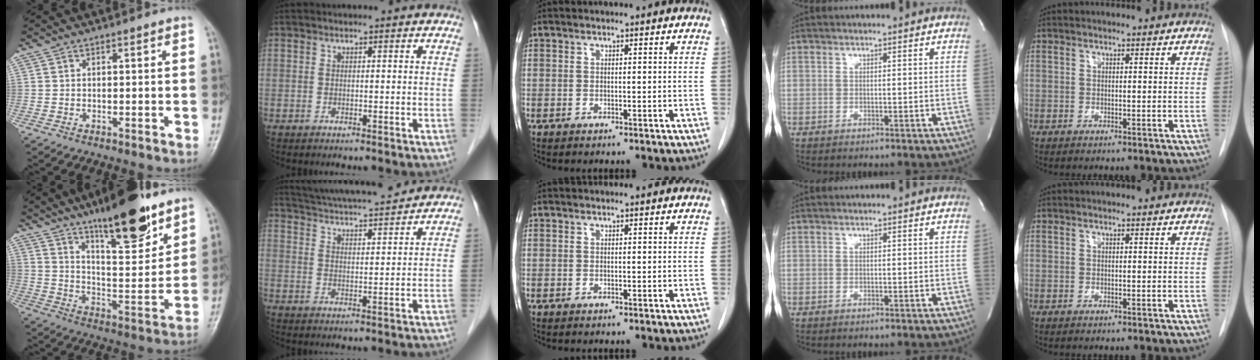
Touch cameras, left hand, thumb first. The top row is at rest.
{"thumb": {"total": 18.1, "force": [12.5, 5.0, 12.1], "torque": [-0.153, -0.075, 0.205]}, "index": {"total": 14.8, "force": [13.8, 1.5, 5.2], "torque": [-0.097, 0.027, 0.212]}}